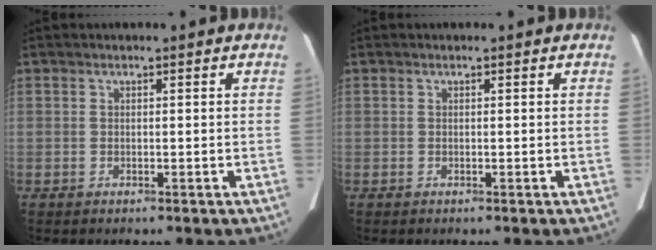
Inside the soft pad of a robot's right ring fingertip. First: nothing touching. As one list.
[{"total": 0.0}]